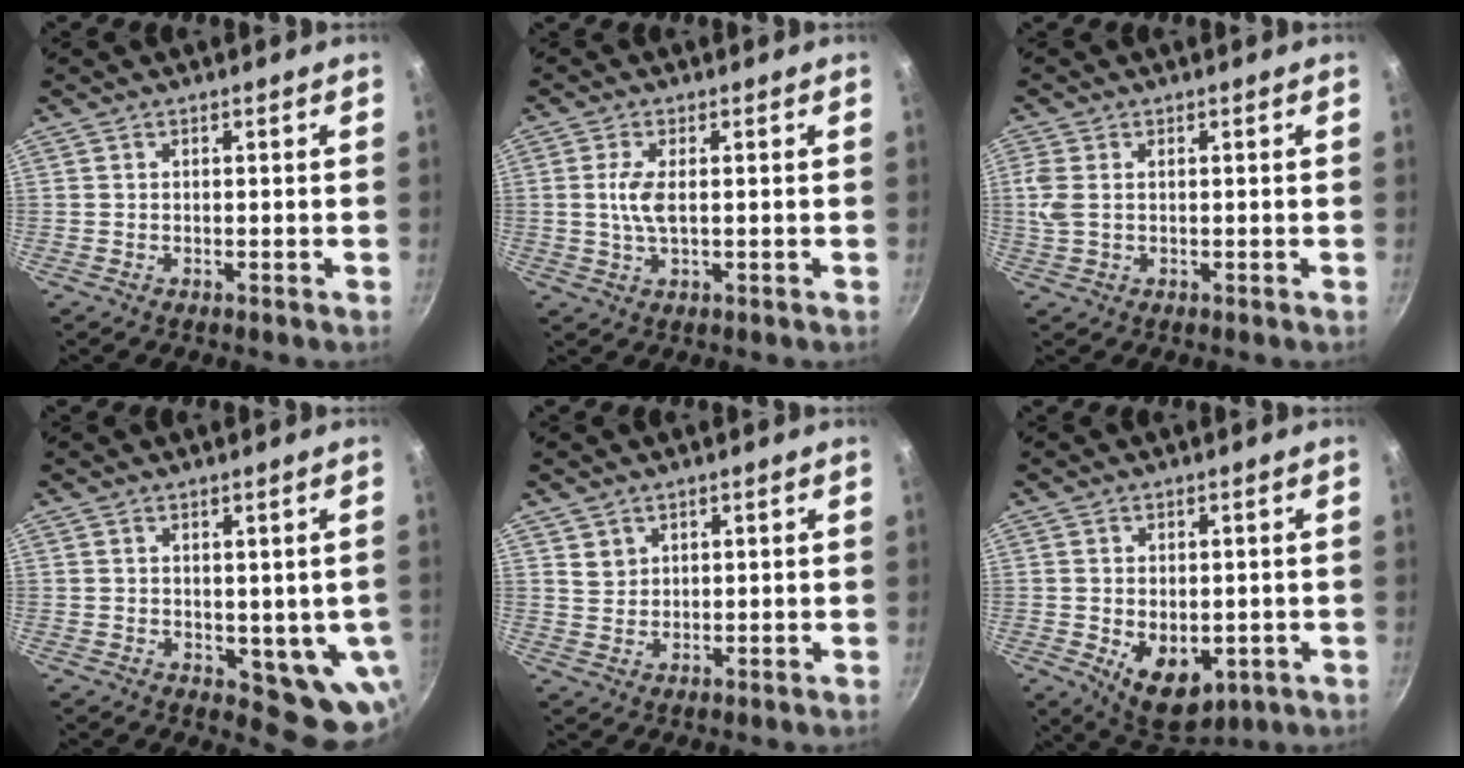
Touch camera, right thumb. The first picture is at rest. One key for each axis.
{"total": 4.5, "fx": 0.3, "fy": 1.6, "fz": 4.1, "tx": -0.097, "ty": -0.001, "tz": 0.005}
{"total": 4.0, "fx": 0.6, "fy": 2.4, "fz": 3.2, "tx": -0.076, "ty": 0.003, "tz": 0.012}
{"total": 9.5, "fx": 0.1, "fy": 4.8, "fz": 8.2, "tx": -0.070, "ty": -0.021, "tz": 0.012}
{"total": 2.5, "fx": 1.5, "fy": 2.0, "fz": 0.6, "tx": 0.005, "ty": 0.002, "tz": 0.033}
{"total": 9.1, "fx": -1.5, "fy": 5.8, "fz": 6.8, "tx": -0.083, "ty": -0.014, "tz": -0.003}